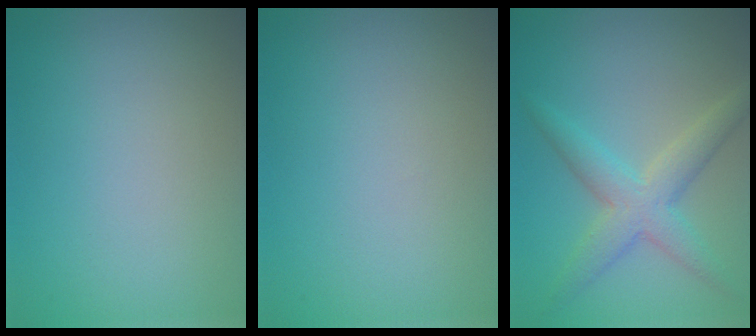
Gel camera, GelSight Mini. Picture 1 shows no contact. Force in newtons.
{"total": 0.0}
{"total": 4.2, "press": 4.2, "slide": 0.2}